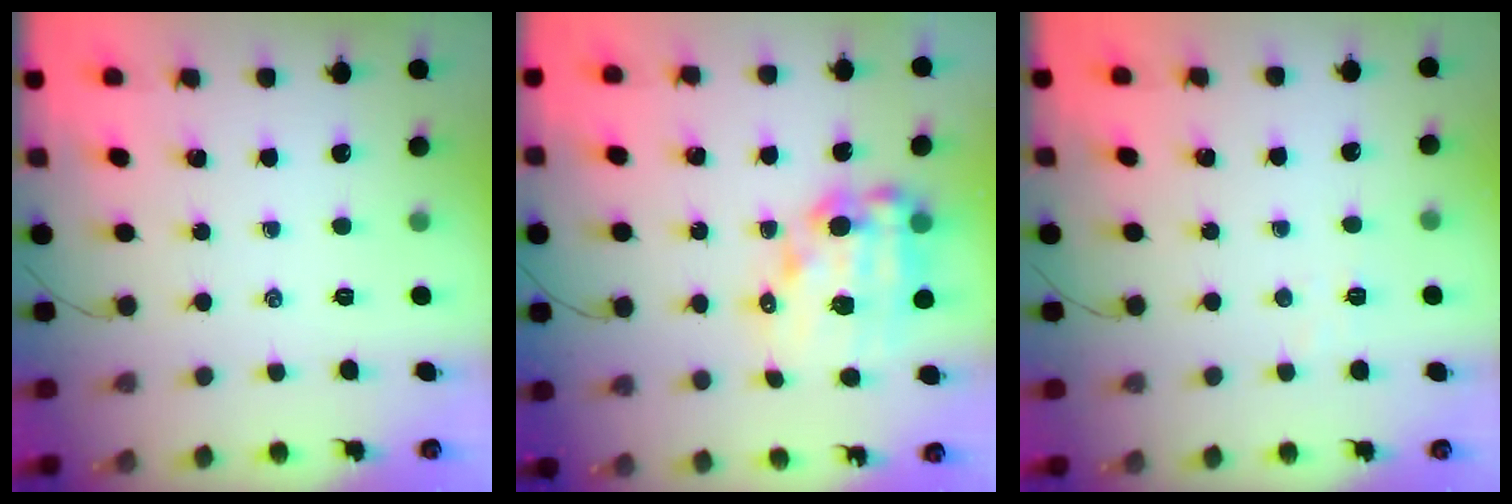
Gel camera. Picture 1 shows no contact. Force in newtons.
{"total": 14.9, "press": 14.4, "slide": 3.6}
{"total": 2.4, "press": 2.3, "slide": 0.6}